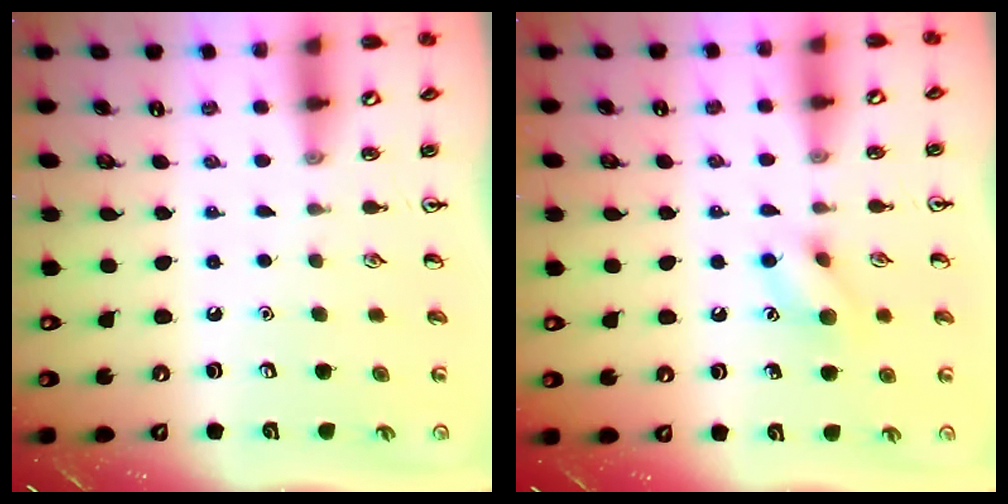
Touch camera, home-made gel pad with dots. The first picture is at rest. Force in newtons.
{"total": 8.3, "press": 8.3, "slide": 0.4}